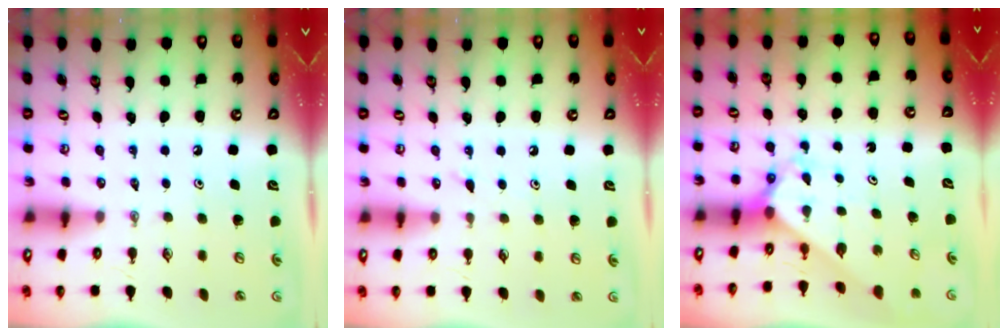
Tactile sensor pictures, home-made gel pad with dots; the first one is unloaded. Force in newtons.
{"total": 6.3, "press": 6.2, "slide": 0.7}
{"total": 2.7, "press": 2.7, "slide": 0.2}